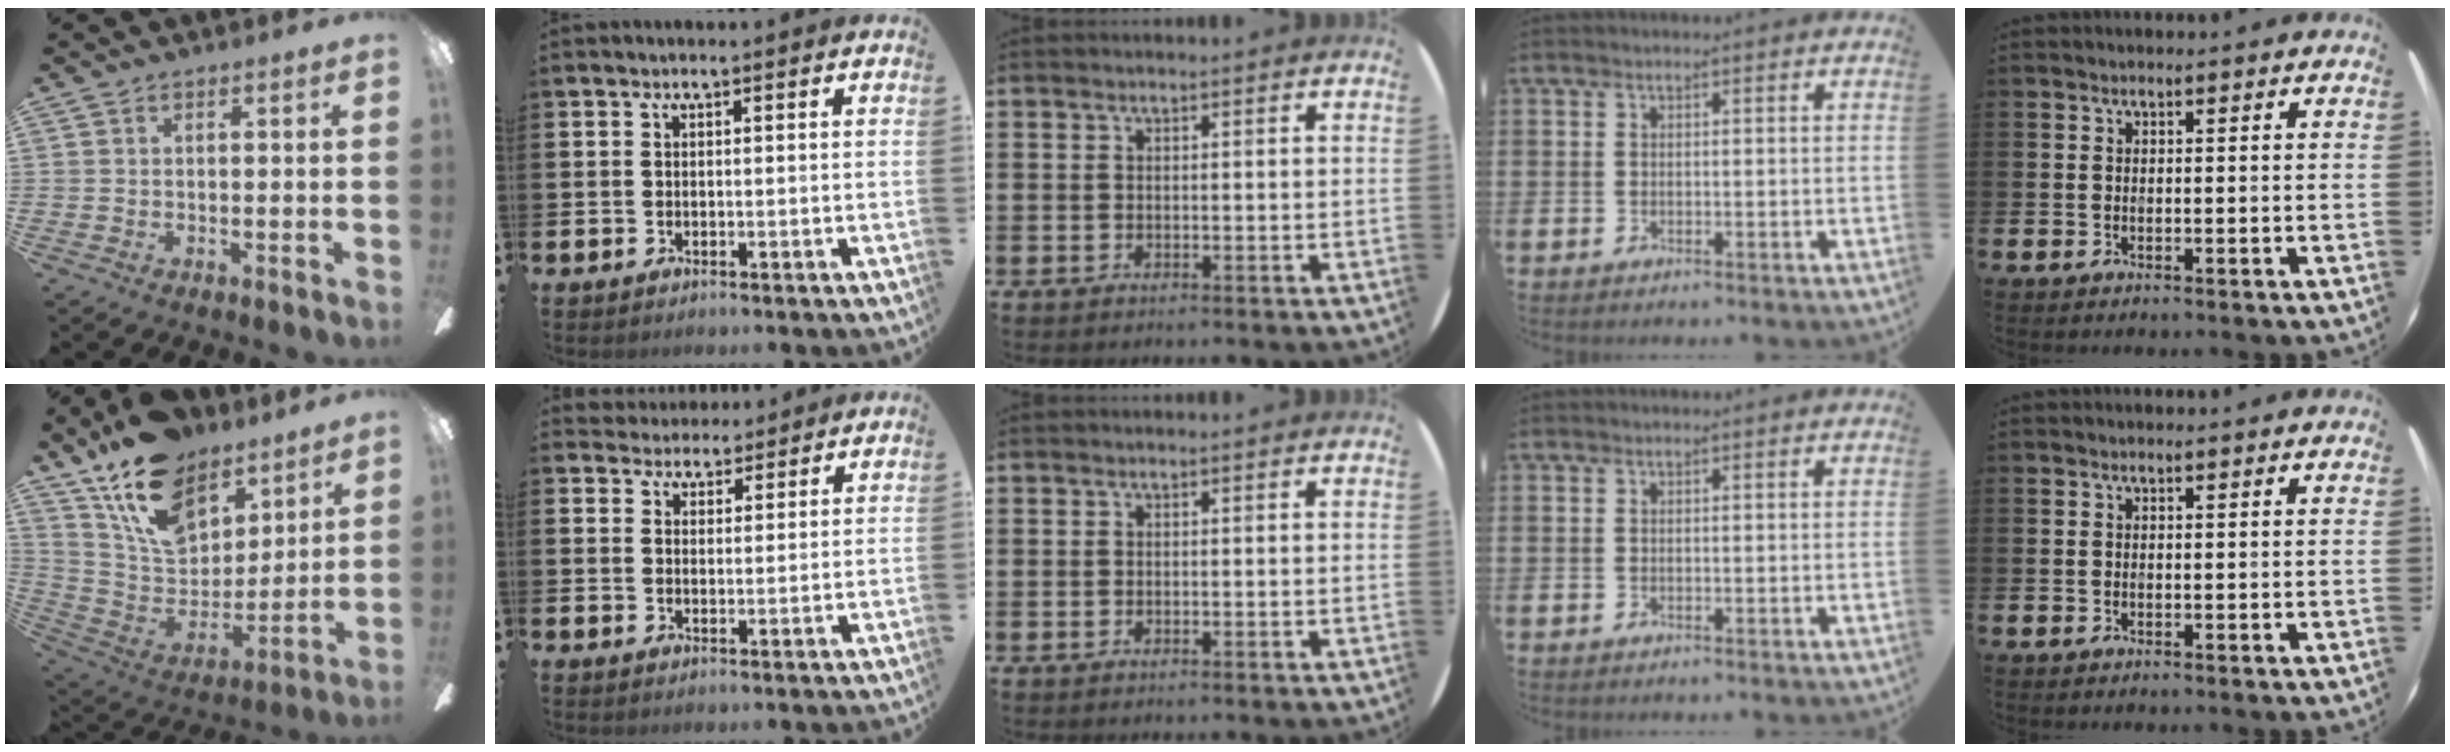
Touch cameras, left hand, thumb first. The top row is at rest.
{"thumb": {"total": 20.0, "force": [13.5, 11.4, 9.5], "torque": [-0.182, -0.073, 0.251]}, "index": {"total": 3.5, "force": [3.3, 1.2, -0.5], "torque": [-0.001, -0.017, 0.059]}}